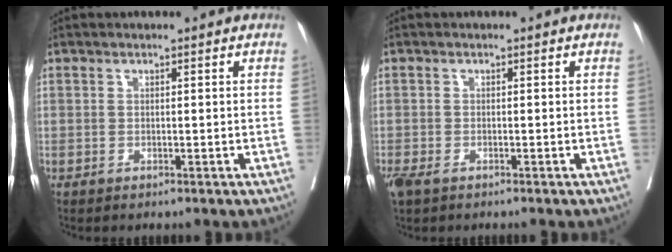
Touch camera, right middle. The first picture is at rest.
{"total": 3.4, "force": [-2.4, 1.4, 2.0], "torque": [-0.044, -0.011, -0.042]}